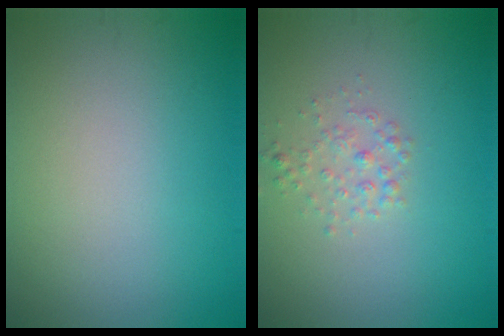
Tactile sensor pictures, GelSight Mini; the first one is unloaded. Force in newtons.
{"total": 1.5, "press": 1.5, "slide": 0.0}